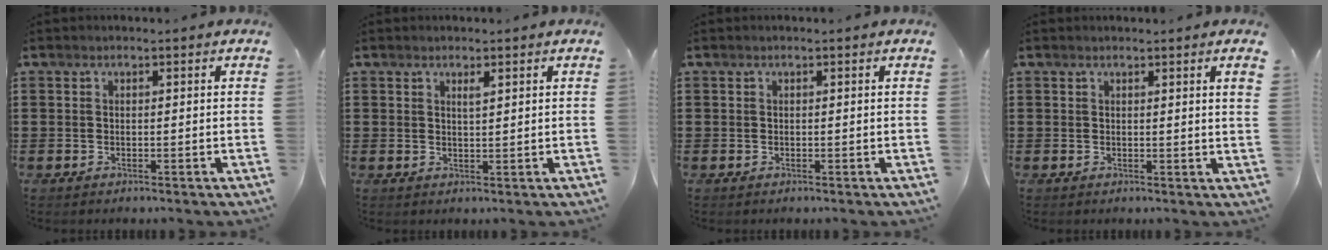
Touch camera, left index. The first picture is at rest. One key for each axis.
{"total": 1.4, "fx": 0.9, "fy": 0.3, "fz": 1.0, "tx": -0.021, "ty": 0.001, "tz": 0.016}
{"total": 0.0}
{"total": 1.8, "fx": 1.0, "fy": -0.3, "fz": 1.4, "tx": -0.029, "ty": -0.002, "tz": 0.018}